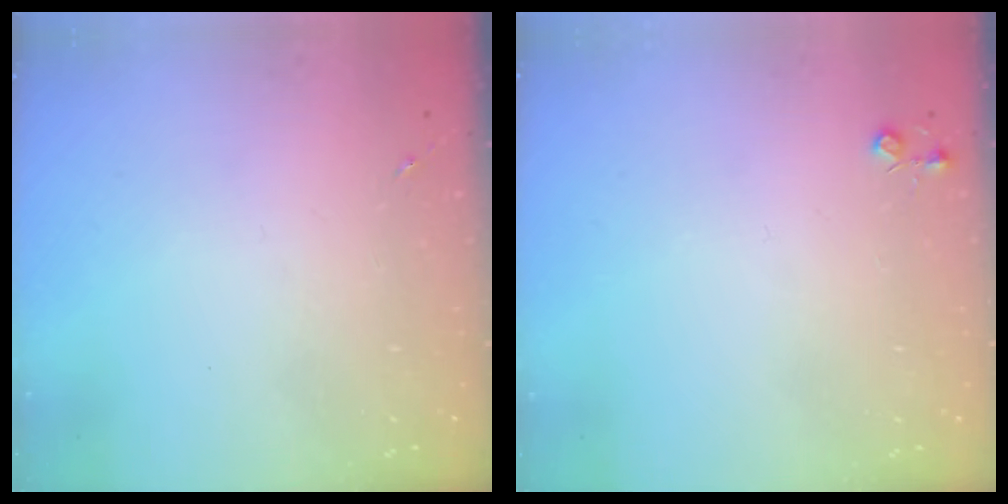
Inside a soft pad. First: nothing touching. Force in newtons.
{"total": 3.7, "press": 3.7, "slide": 0.5}